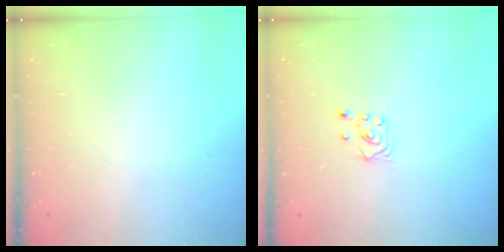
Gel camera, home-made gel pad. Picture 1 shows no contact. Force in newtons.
{"total": 2.0, "press": 2.0, "slide": 0.2}